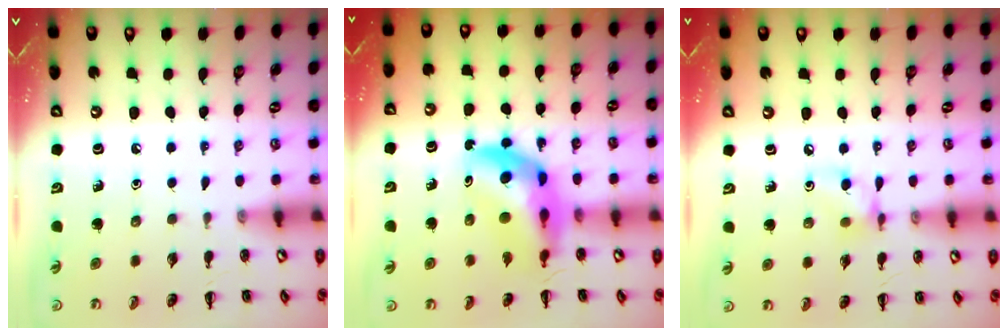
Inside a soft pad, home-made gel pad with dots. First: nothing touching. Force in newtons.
{"total": 11.4, "press": 10.9, "slide": 3.4}
{"total": 7.0, "press": 7.0, "slide": 0.6}